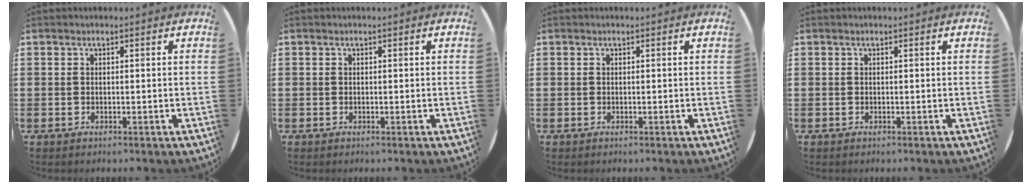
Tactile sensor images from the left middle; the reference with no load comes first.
{"total": 0.0}
{"total": 0.0}
{"total": 0.0}